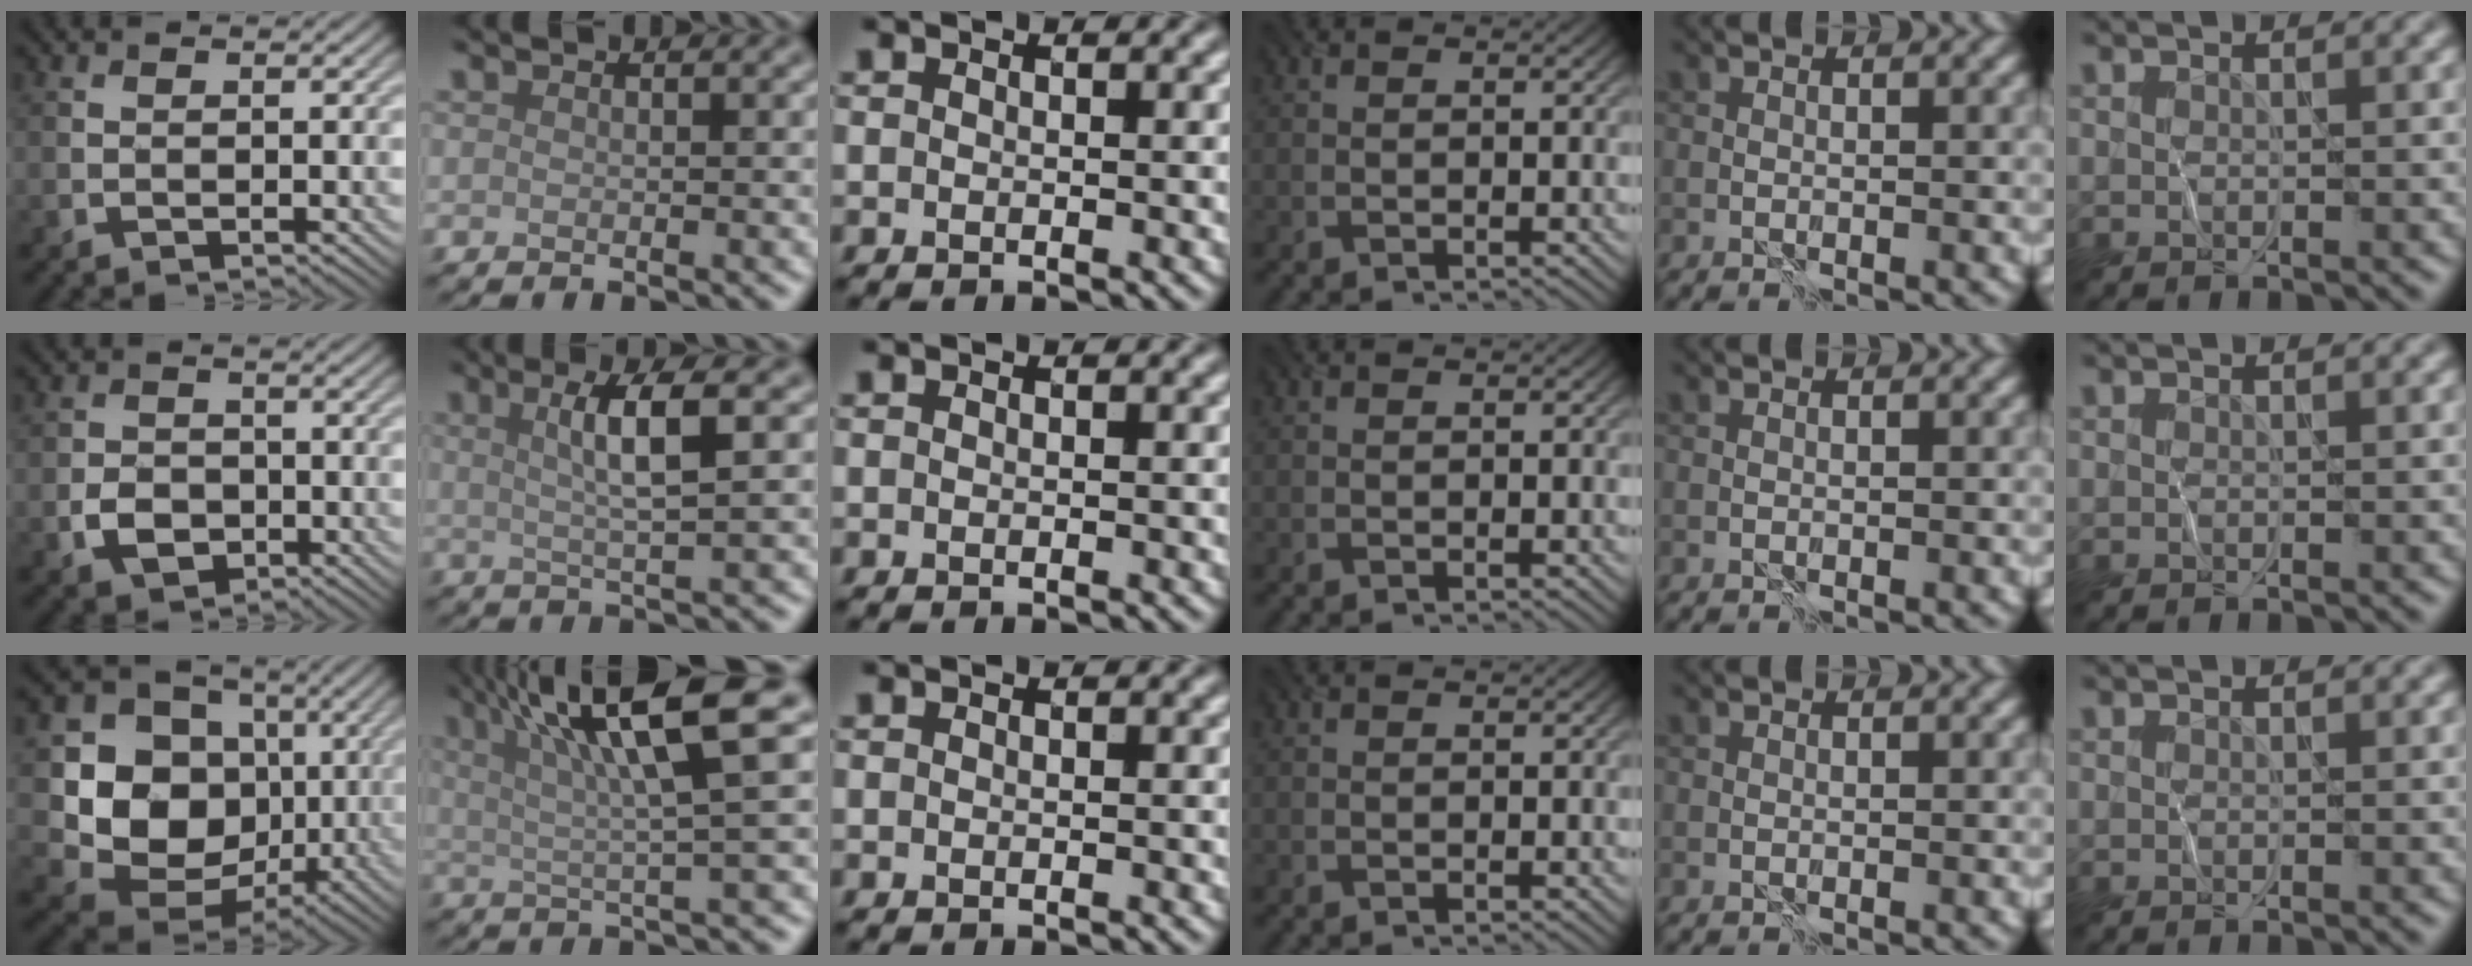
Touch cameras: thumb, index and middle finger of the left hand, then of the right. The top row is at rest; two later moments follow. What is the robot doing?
{"motion": "wrap", "object": "plastic wrap"}